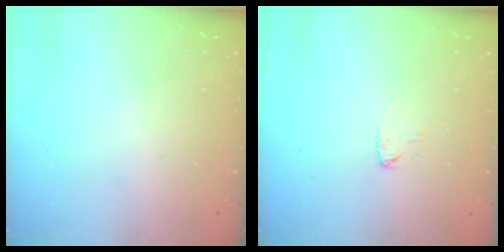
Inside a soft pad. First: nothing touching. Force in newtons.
{"total": 2.6, "press": 2.6, "slide": 0.1}